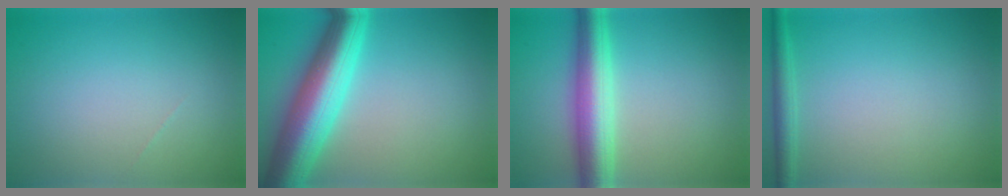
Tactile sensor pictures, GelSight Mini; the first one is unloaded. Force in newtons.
{"total": 9.8, "press": 9.8, "slide": 0.4}
{"total": 6.5, "press": 6.5, "slide": 0.0}
{"total": 1.7, "press": 1.7, "slide": 0.1}